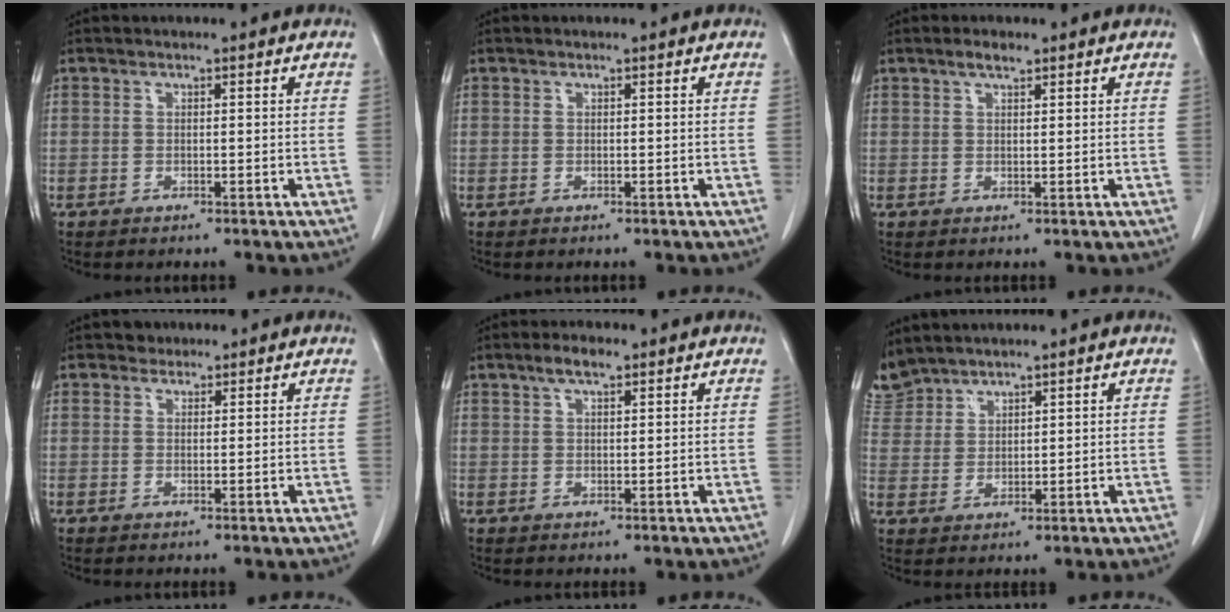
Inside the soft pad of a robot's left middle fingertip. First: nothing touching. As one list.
[{"total": 0.0}, {"total": 1.9, "force": [1.4, 0.6, 1.2], "torque": [-0.025, 0.005, 0.025]}, {"total": 1.4, "force": [1.1, 0.9, -0.2], "torque": [0.006, 0.003, 0.012]}, {"total": 3.0, "force": [2.0, 0.9, 2.0], "torque": [-0.042, 0.008, 0.037]}, {"total": 5.7, "force": [5.4, 1.7, 0.0], "torque": [-0.007, 0.012, 0.117]}]